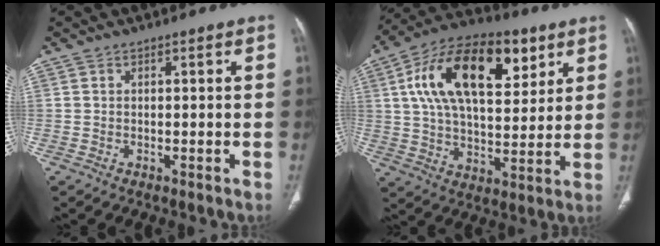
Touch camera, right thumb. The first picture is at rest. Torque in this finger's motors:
{"motor_torque": [2.09, 2.67, 0.92, -0.41, 0.46]}